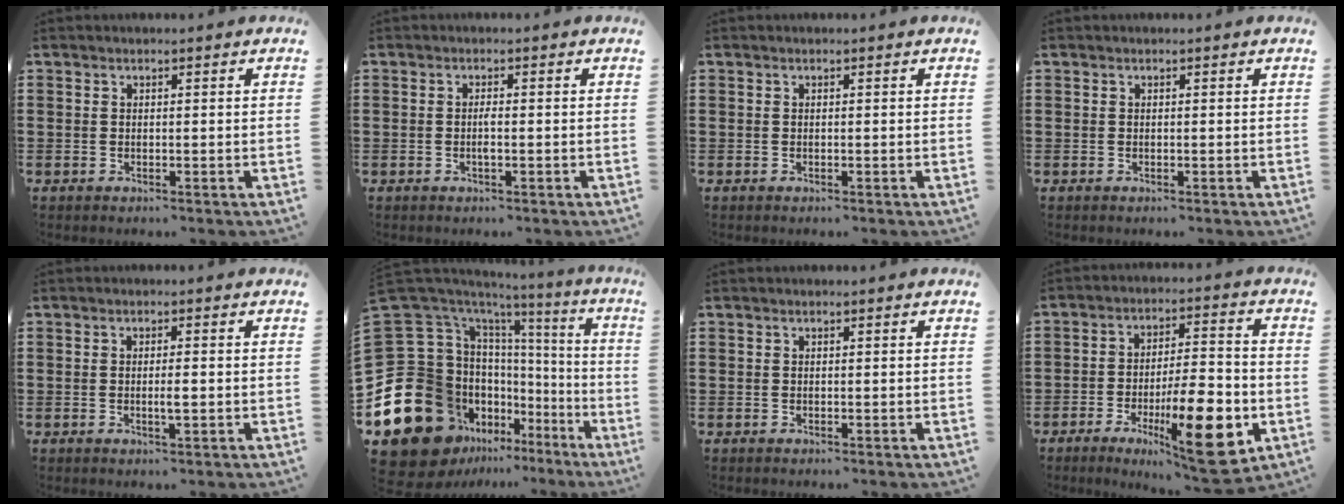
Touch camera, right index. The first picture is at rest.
{"total": 1.4, "force": [-0.4, 0.1, 1.3], "torque": [-0.034, -0.005, -0.010]}
{"total": 0.0}
{"total": 0.0}
{"total": 2.0, "force": [-0.4, 0.1, 2.0], "torque": [-0.035, -0.003, -0.007]}
{"total": 27.9, "force": [-7.3, 21.3, 16.4], "torque": [-0.378, -0.016, -0.064]}
{"total": 0.0}
{"total": 14.3, "force": [-5.9, 4.4, 12.3], "torque": [-0.188, 0.010, -0.092]}